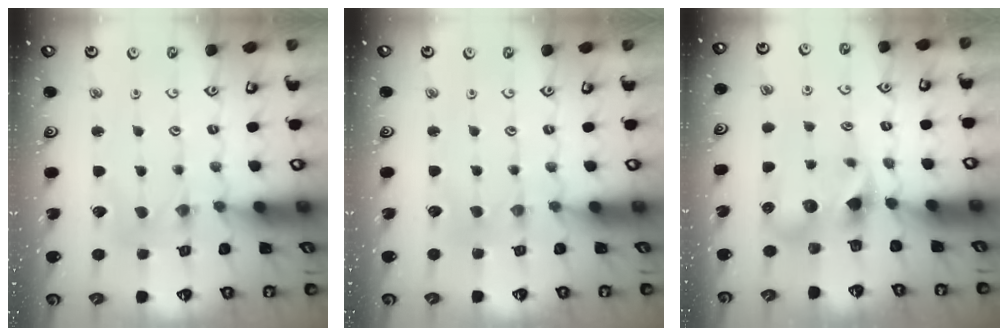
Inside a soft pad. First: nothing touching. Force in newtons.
{"total": 1.3, "press": 1.2, "slide": 0.2}
{"total": 8.1, "press": 8.1, "slide": 0.7}